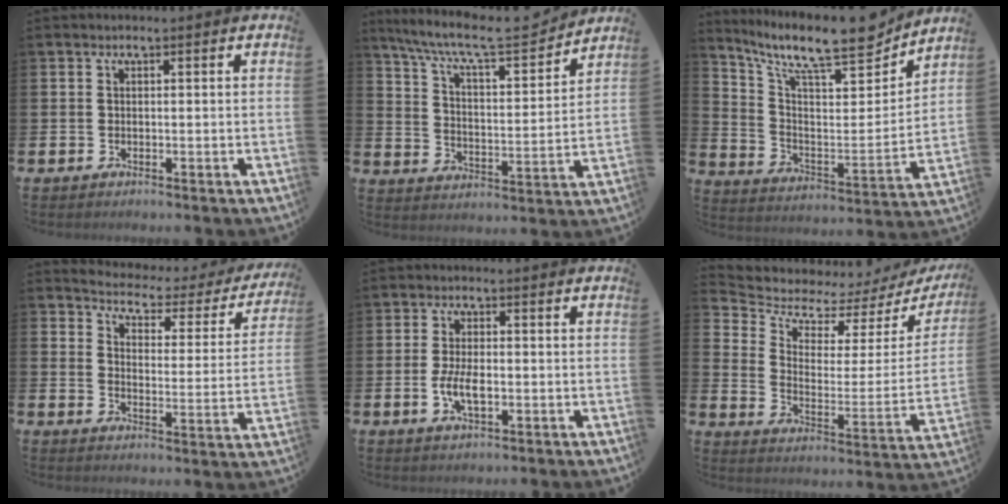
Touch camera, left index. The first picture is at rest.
{"total": 8.9, "force": [8.1, 1.5, 3.4], "torque": [-0.097, -0.057, 0.136]}
{"total": 12.2, "force": [10.3, 2.6, 6.0], "torque": [-0.131, -0.082, 0.169]}
{"total": 3.1, "force": [2.7, 1.2, 0.7], "torque": [-0.037, -0.030, 0.035]}
{"total": 4.2, "force": [-0.8, 1.9, 3.7], "torque": [-0.072, 0.002, -0.015]}
{"total": 5.3, "force": [4.6, 2.5, 0.8], "torque": [-0.054, -0.047, 0.072]}